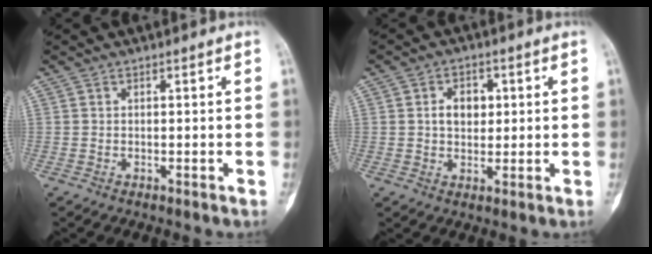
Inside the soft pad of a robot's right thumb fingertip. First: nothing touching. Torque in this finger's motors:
{"motor_torque": [0.86, 0.71, 0.30, -0.13, 0.03]}